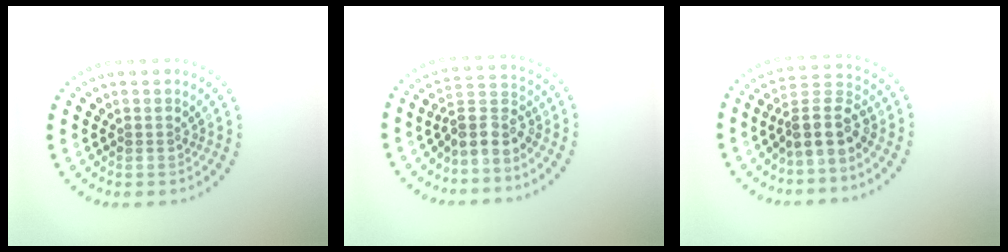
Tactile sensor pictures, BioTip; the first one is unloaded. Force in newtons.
{"total": 3.2, "press": 2.6, "slide": 1.9}
{"total": 4.1, "press": 3.6, "slide": 2.0}